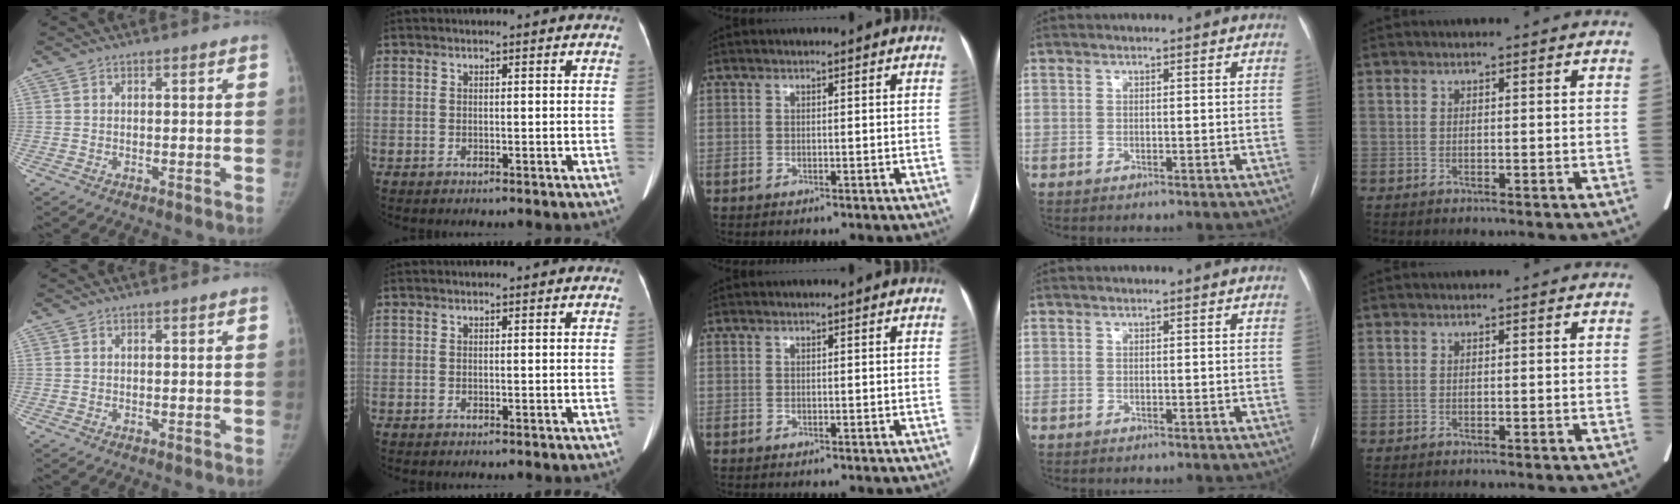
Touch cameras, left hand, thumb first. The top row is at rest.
{}